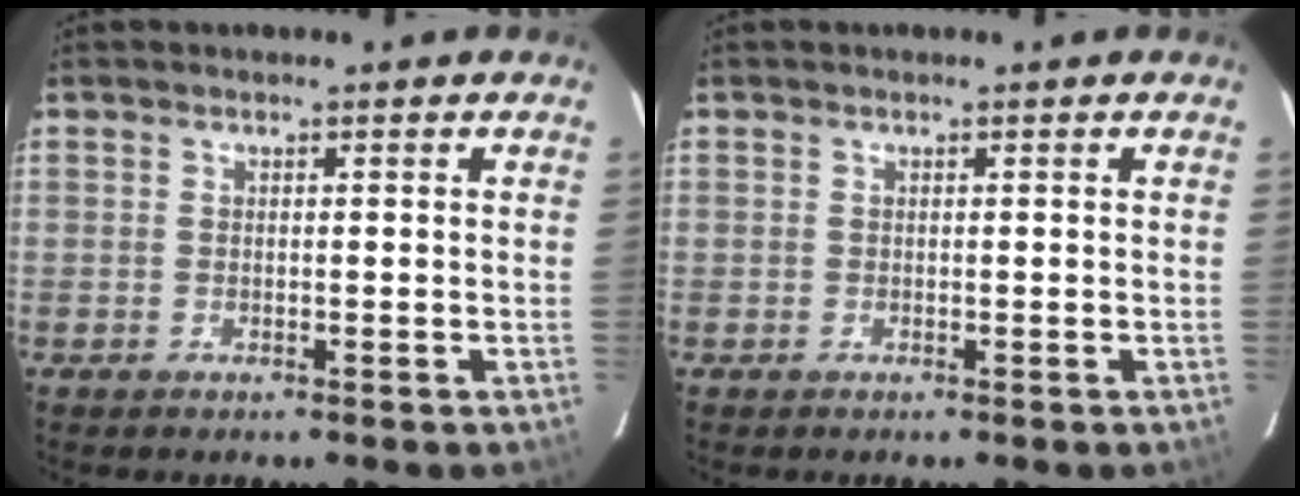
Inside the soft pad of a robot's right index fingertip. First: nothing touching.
{"total": 0.0}